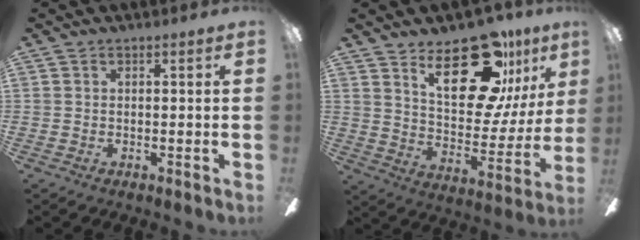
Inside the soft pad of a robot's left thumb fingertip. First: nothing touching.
{"total": 24.4, "force": [15.1, 10.9, 15.7], "torque": [-0.221, -0.089, 0.254]}